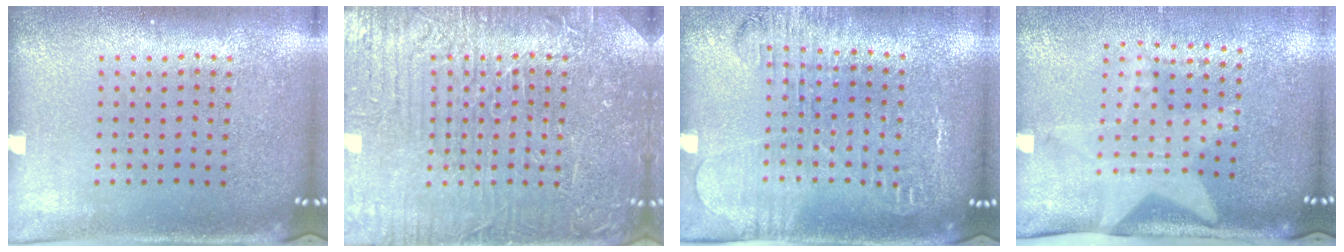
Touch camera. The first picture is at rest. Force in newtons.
{"total": 4.5, "press": 4.5, "slide": 0.6}
{"total": 1.8, "press": 1.8, "slide": 0.4}
{"total": 2.1, "press": 1.5, "slide": 1.4}